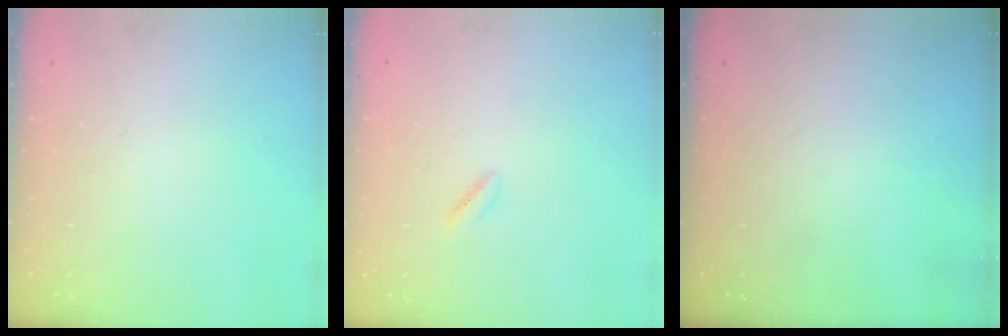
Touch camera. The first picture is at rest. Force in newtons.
{"total": 1.6, "press": 1.2, "slide": 1.0}
{"total": 0.0}